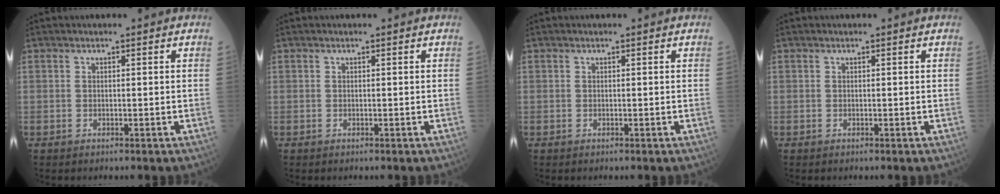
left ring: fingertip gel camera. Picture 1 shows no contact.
{"total": 0.0}
{"total": 0.0}
{"total": 0.0}